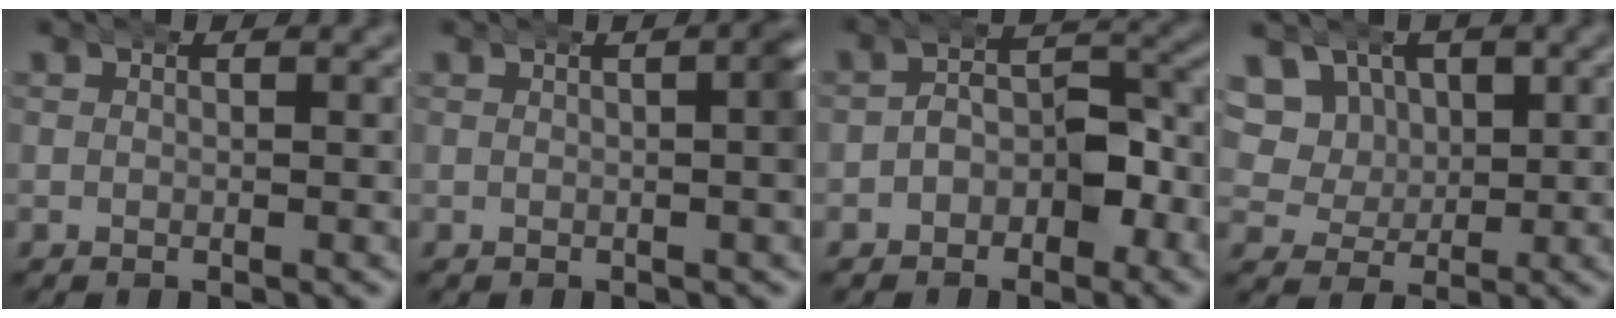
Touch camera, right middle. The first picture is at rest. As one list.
[{"total": 4.0, "force": [0.8, 1.4, 3.6], "torque": [-0.032, 0.017, 0.003]}, {"total": 4.1, "force": [-0.6, 2.9, 2.8], "torque": [-0.031, 0.003, -0.020]}, {"total": 9.6, "force": [2.2, 8.7, 3.4], "torque": [-0.097, -0.015, 0.029]}]